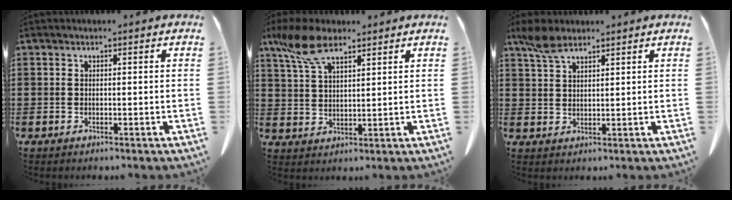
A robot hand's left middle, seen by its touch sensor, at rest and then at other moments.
{"total": 8.6, "force": [5.7, 3.3, 5.6], "torque": [-0.137, -0.009, 0.104]}
{"total": 4.7, "force": [3.4, 1.7, 2.8], "torque": [-0.064, -0.001, 0.063]}